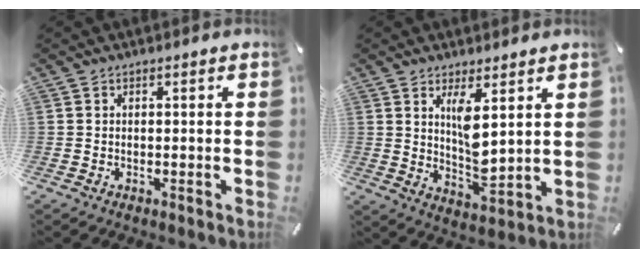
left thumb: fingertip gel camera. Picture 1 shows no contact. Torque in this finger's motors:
{"motor_torque": [1.43, 1.61, 1.07, -0.99, 0.36]}